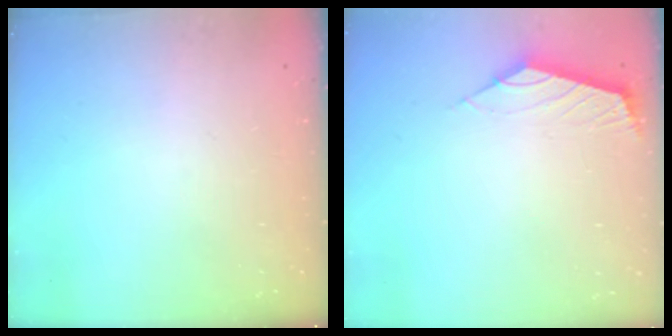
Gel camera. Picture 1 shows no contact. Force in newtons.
{"total": 2.4, "press": 2.3, "slide": 0.5}